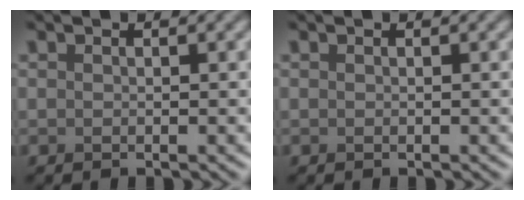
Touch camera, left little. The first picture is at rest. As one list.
[{"total": 0.0}]